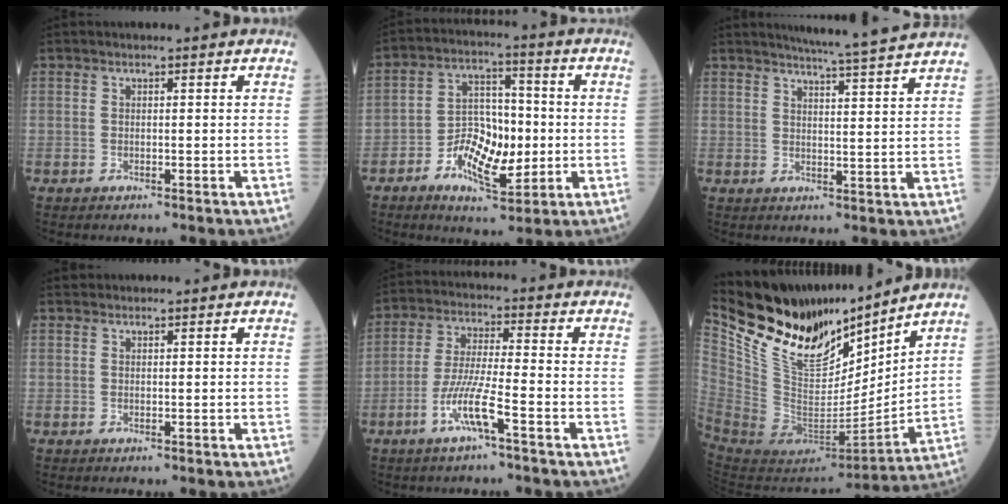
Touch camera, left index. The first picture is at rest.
{"total": 10.2, "force": [-2.7, 5.2, 8.4], "torque": [-0.154, 0.008, -0.045]}
{"total": 9.7, "force": [8.9, -1.7, 3.5], "torque": [-0.059, -0.014, 0.109]}
{"total": 0.8, "force": [0.7, 0.1, -0.1], "torque": [-0.007, 0.014, 0.017]}
{"total": 7.5, "force": [-4.0, -0.5, 6.2], "torque": [-0.128, -0.004, -0.081]}
{"total": 22.0, "force": [18.6, 6.9, 9.5], "torque": [-0.204, -0.014, 0.348]}